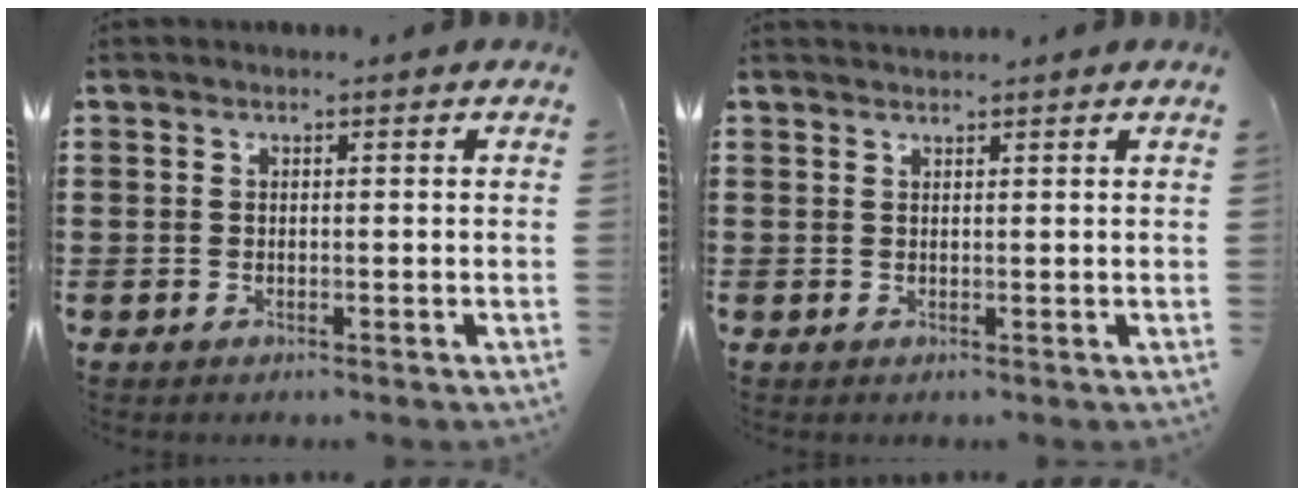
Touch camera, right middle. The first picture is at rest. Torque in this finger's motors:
{"motor_torque": [-0.32, -0.11, -0.12, -0.10]}